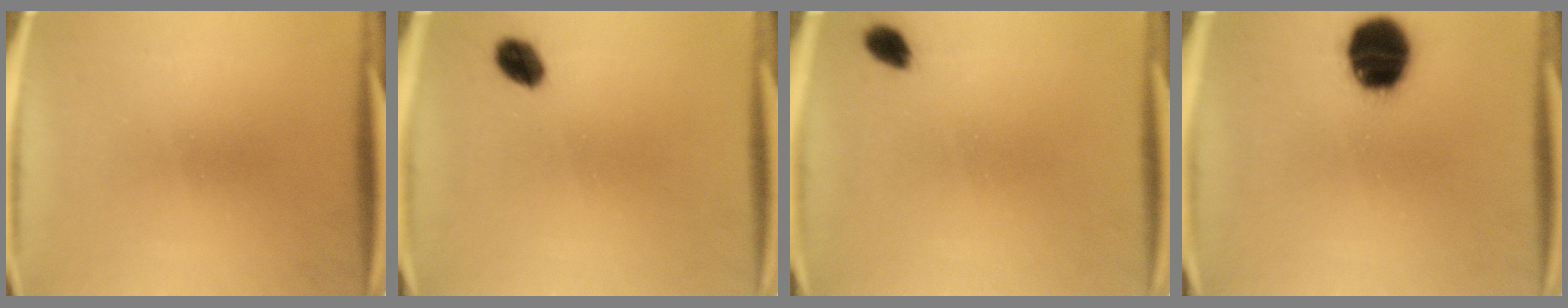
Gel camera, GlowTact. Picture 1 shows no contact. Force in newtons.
{"total": 4.3}
{"total": 2.6}
{"total": 14.9}